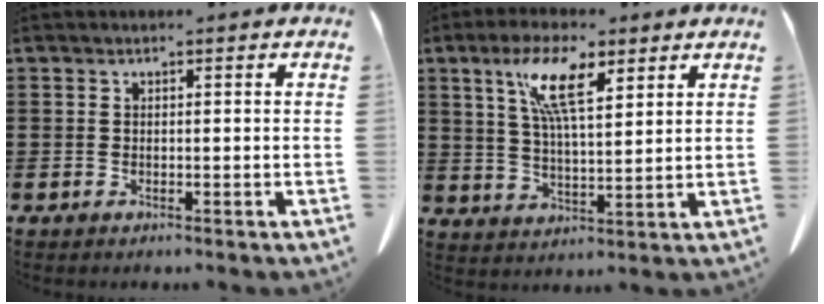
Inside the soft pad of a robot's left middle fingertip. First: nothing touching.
{"total": 9.9, "force": [5.6, 2.7, 7.7], "torque": [-0.161, 0.001, 0.099]}